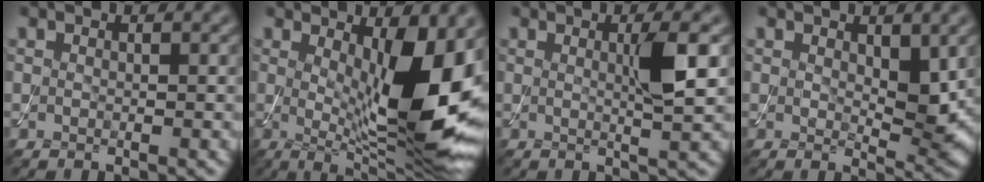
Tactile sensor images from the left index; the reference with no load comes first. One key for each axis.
{"total": 12.0, "fx": 1.0, "fy": 3.8, "fz": 11.4, "tx": -0.151, "ty": -0.019, "tz": 0.018}
{"total": 3.5, "fx": 0.6, "fy": 0.5, "fz": 3.4, "tx": -0.053, "ty": -0.001, "tz": 0.006}
{"total": 3.4, "fx": 1.0, "fy": 1.7, "fz": 2.7, "tx": -0.045, "ty": -0.009, "tz": 0.020}